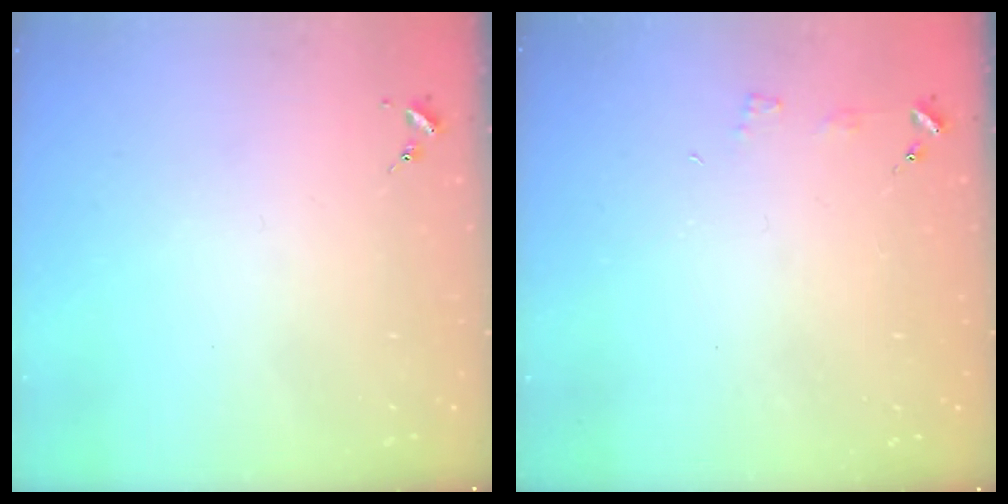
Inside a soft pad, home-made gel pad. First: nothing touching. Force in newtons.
{"total": 3.1, "press": 3.1, "slide": 0.3}